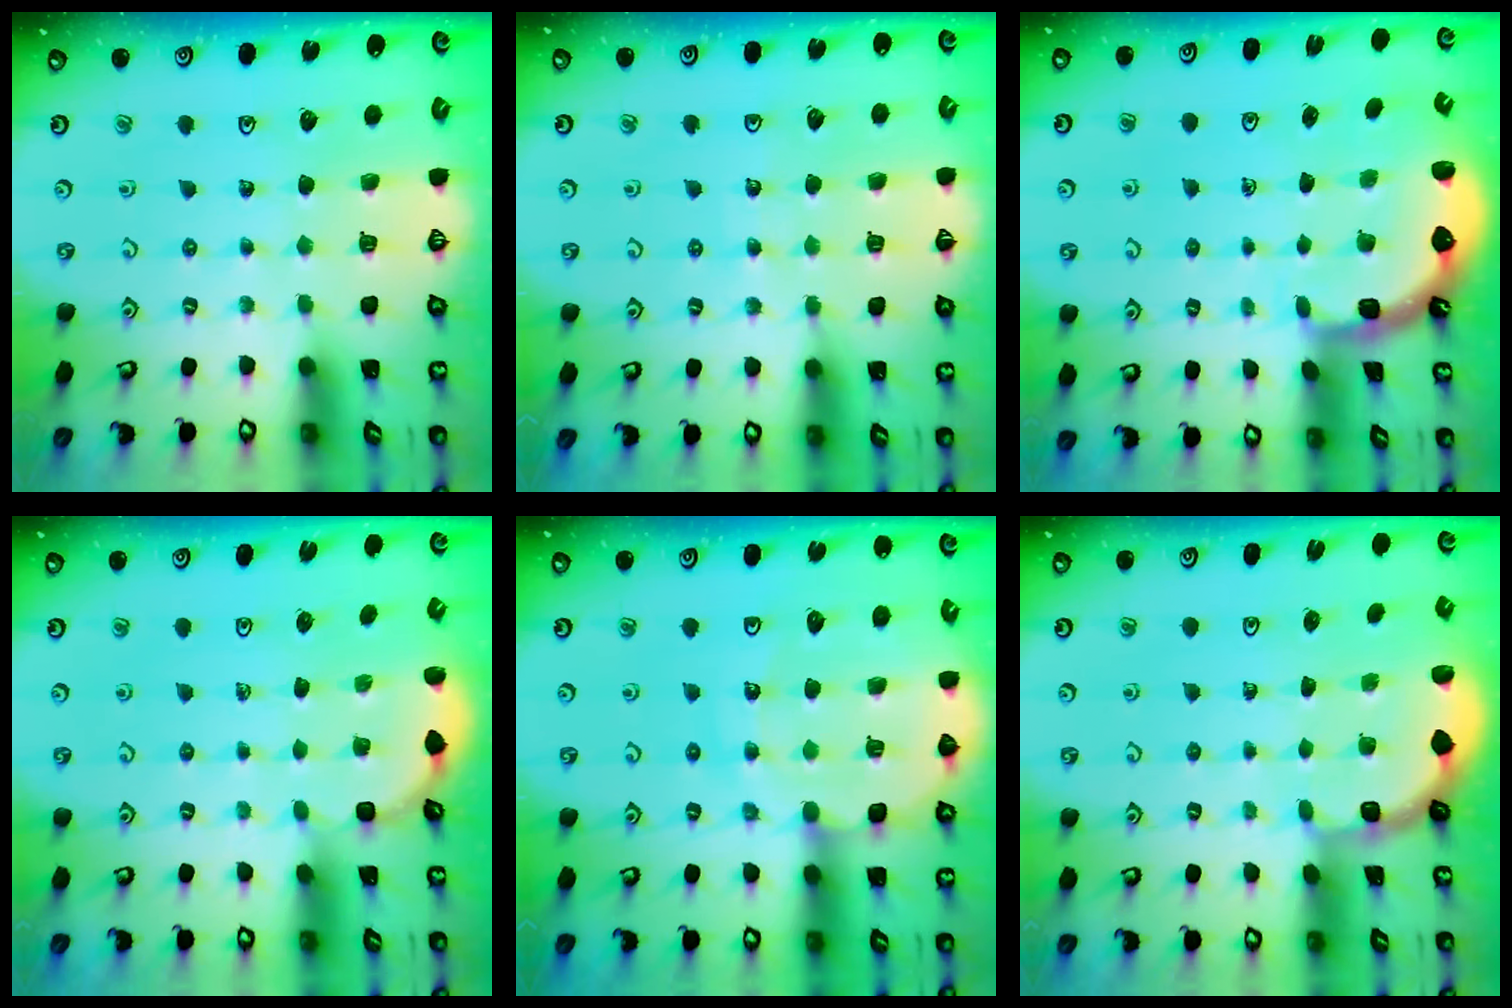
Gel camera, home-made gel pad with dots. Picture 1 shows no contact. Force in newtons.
{"total": 4.9, "press": 4.8, "slide": 1.0}
{"total": 2.5, "press": 1.6, "slide": 1.9}
{"total": 2.5, "press": 2.2, "slide": 1.2}
{"total": 11.7, "press": 11.5, "slide": 2.3}
{"total": 2.0, "press": 1.8, "slide": 0.7}